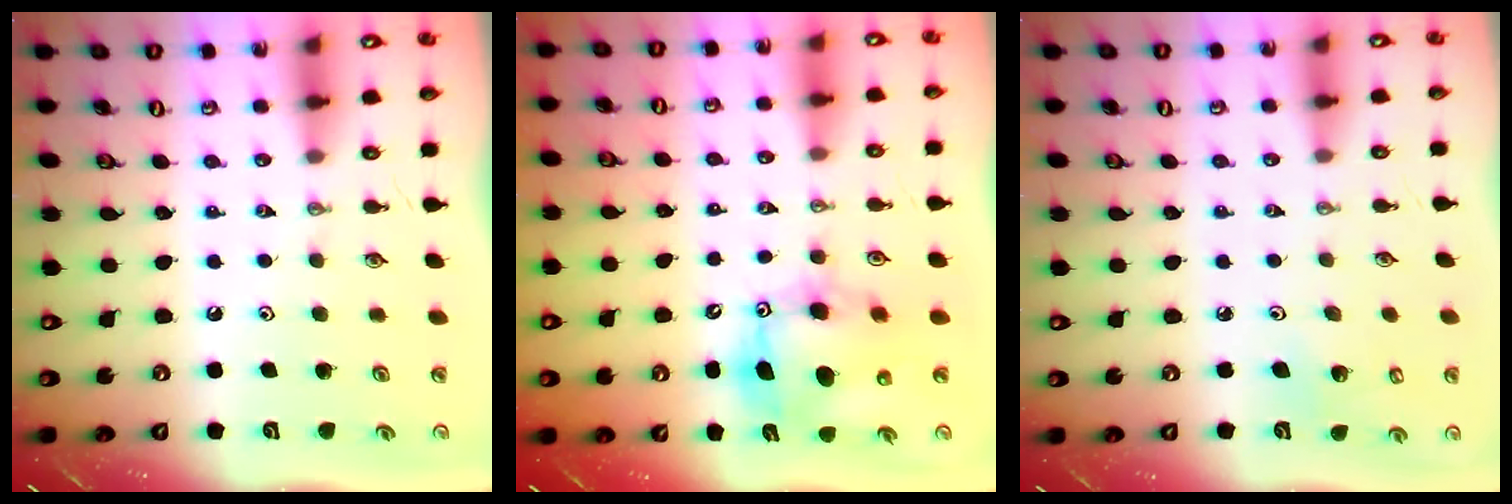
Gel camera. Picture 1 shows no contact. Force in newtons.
{"total": 12.3, "press": 12.0, "slide": 2.7}
{"total": 4.6, "press": 4.2, "slide": 1.7}